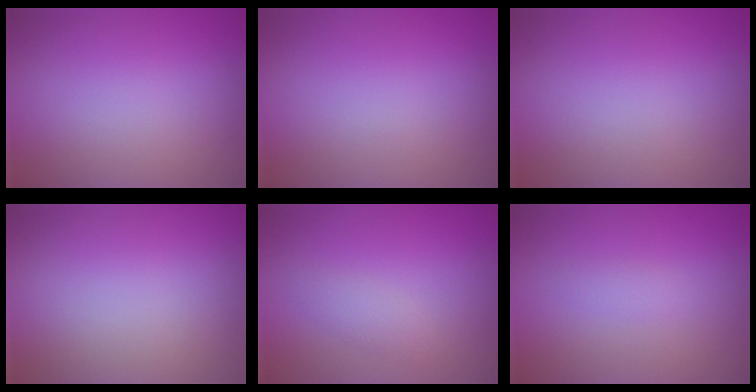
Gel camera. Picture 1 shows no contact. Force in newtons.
{"total": 0.0}
{"total": 0.0}
{"total": 0.0}
{"total": 1.2, "press": 1.2, "slide": 0.1}
{"total": 0.8, "press": 0.8, "slide": 0.0}